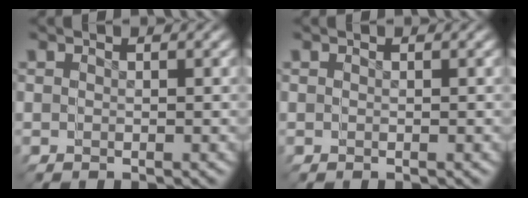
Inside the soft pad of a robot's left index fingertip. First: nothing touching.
{"total": 0.0}